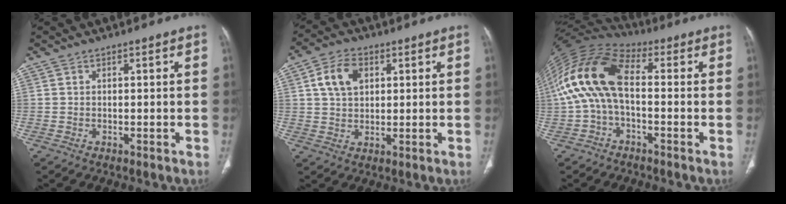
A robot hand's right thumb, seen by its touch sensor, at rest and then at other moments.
{"total": 7.7, "force": [2.4, 5.3, 5.0], "torque": [-0.080, 0.002, 0.042]}
{"total": 14.7, "force": [-0.2, 7.8, 12.5], "torque": [-0.257, 0.041, -0.015]}